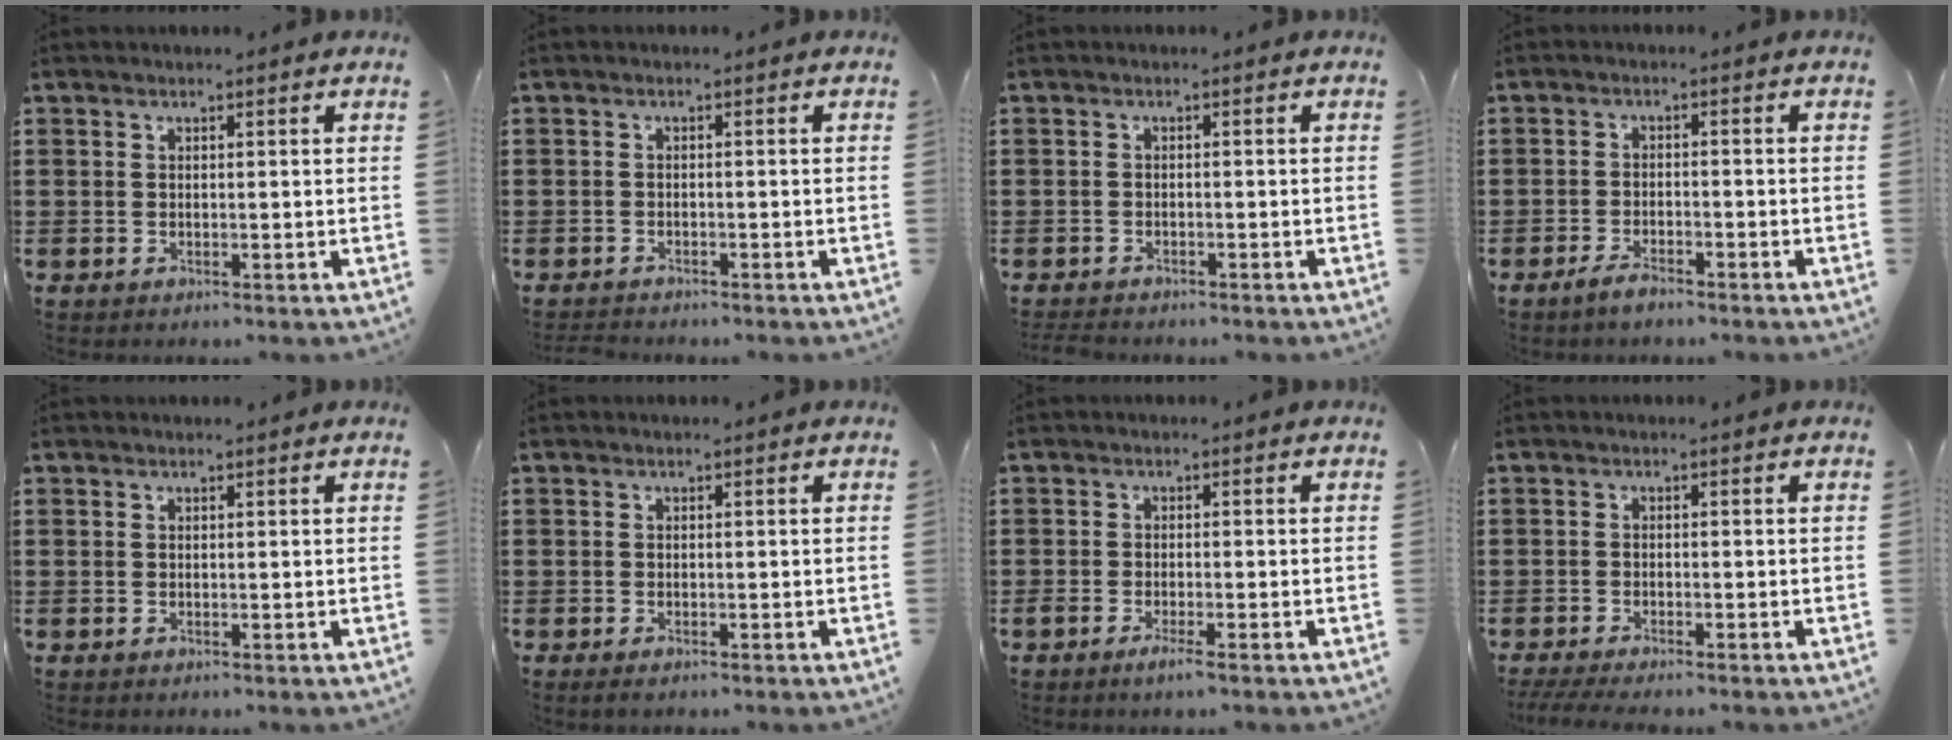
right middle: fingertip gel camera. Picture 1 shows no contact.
{"total": 1.3, "force": [-1.3, 0.1, 0.1], "torque": [-0.007, -0.002, -0.026]}
{"total": 1.5, "force": [-1.5, 0.2, 0.3], "torque": [-0.010, -0.002, -0.031]}
{"total": 2.4, "force": [-2.0, 0.4, 1.3], "torque": [-0.030, -0.001, -0.040]}
{"total": 0.0}
{"total": 0.6, "force": [-0.5, 0.1, 0.3], "torque": [-0.008, -0.007, -0.007]}
{"total": 1.8, "force": [-1.0, 0.1, 1.5], "torque": [-0.031, -0.005, -0.021]}
{"total": 2.1, "force": [-1.9, 0.0, 0.9], "torque": [-0.023, -0.005, -0.040]}